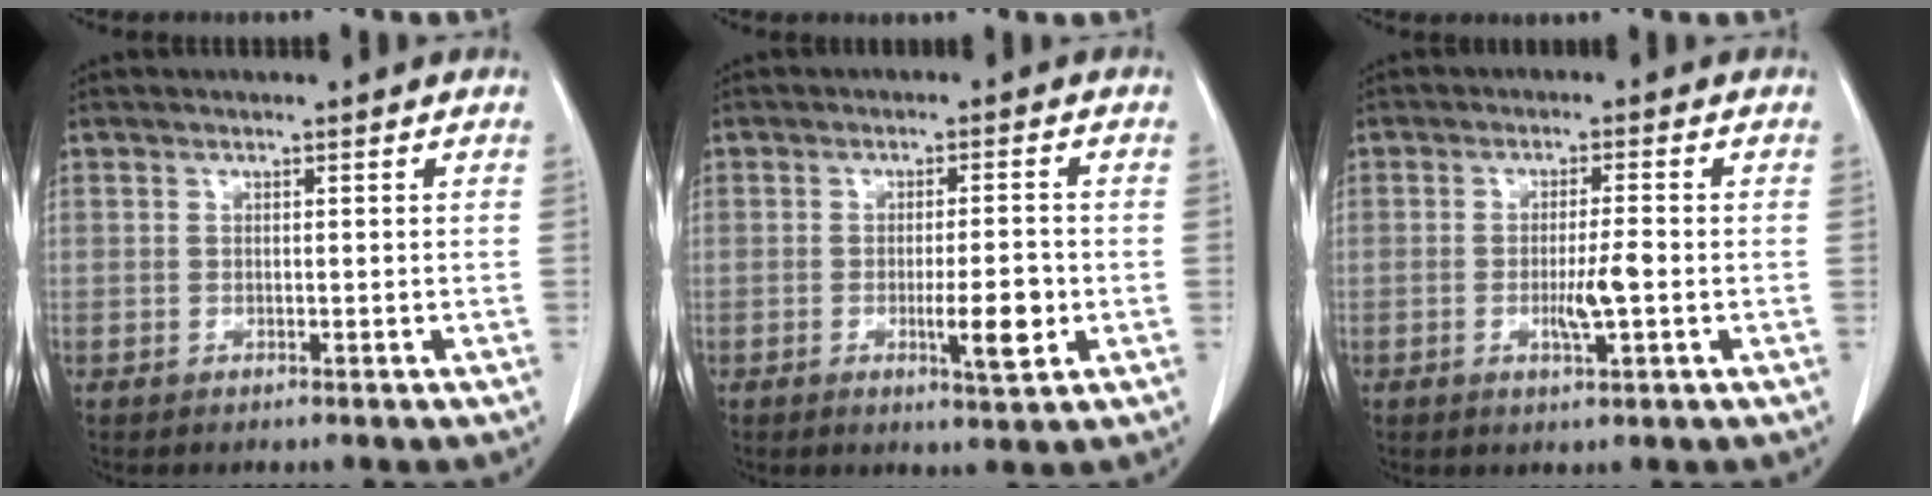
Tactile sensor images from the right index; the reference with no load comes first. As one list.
[{"total": 5.7, "force": [-1.5, 0.8, 5.4], "torque": [-0.084, -0.006, -0.020]}, {"total": 4.3, "force": [-1.0, 0.2, 4.2], "torque": [-0.073, -0.005, -0.017]}]